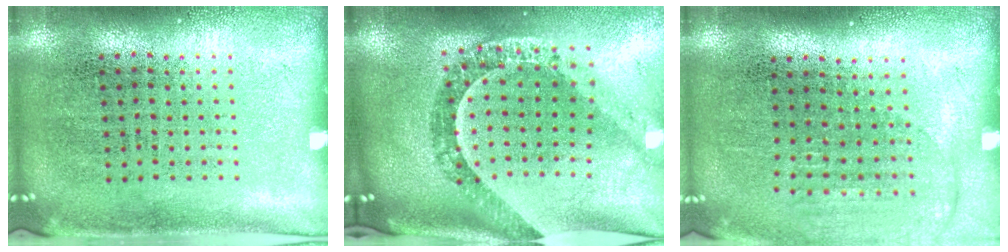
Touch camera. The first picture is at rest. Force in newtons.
{"total": 1.8, "press": 1.6, "slide": 0.8}
{"total": 1.4, "press": 1.2, "slide": 0.6}